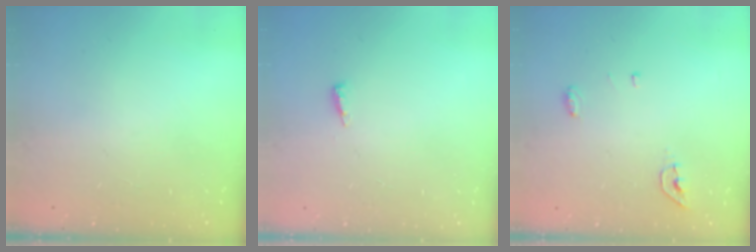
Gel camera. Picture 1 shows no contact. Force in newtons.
{"total": 5.0, "press": 4.9, "slide": 0.9}
{"total": 4.5, "press": 4.2, "slide": 1.5}